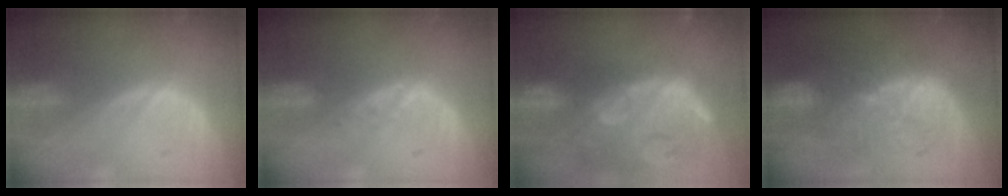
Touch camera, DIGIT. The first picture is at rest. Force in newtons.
{"total": 1.4, "press": 1.4, "slide": 0.2}
{"total": 15.0, "press": 11.9, "slide": 9.0}
{"total": 11.1, "press": 10.0, "slide": 4.6}